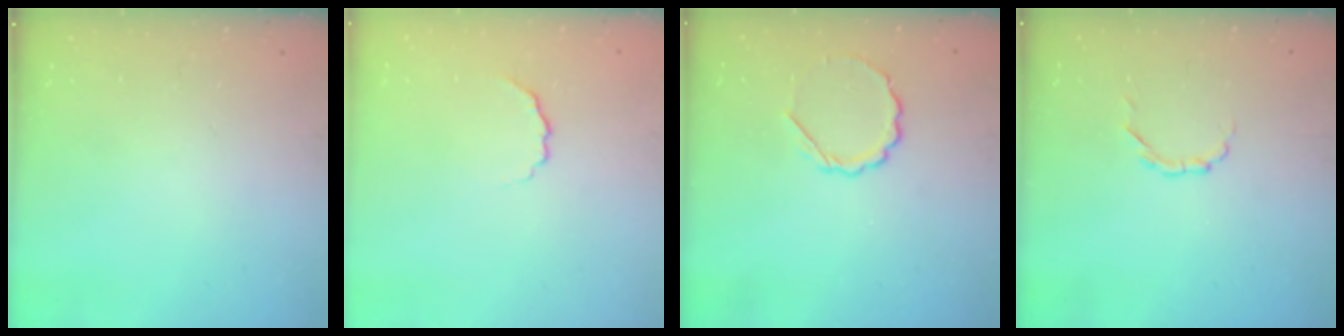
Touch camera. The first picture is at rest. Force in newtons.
{"total": 3.9, "press": 3.8, "slide": 0.8}
{"total": 5.9, "press": 5.7, "slide": 1.4}
{"total": 2.6, "press": 2.4, "slide": 0.9}